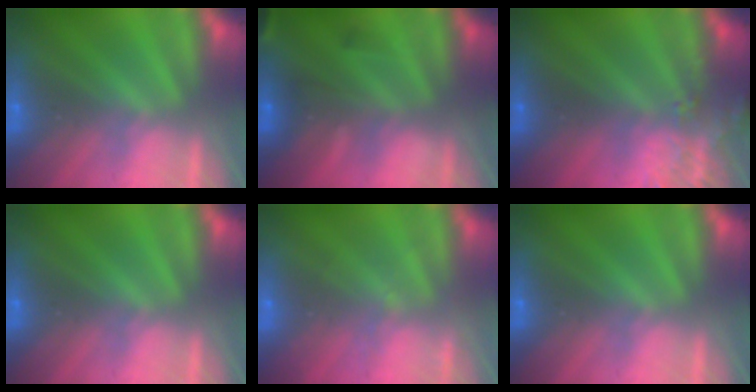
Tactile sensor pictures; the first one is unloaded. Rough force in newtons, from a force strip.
{"total": 9.4}
{"total": 3.7}
{"total": 0.0}
{"total": 2.0}
{"total": 0.0}